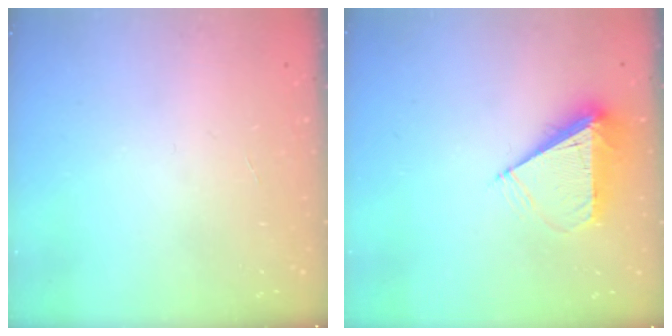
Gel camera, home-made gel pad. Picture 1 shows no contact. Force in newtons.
{"total": 7.8, "press": 7.7, "slide": 1.2}